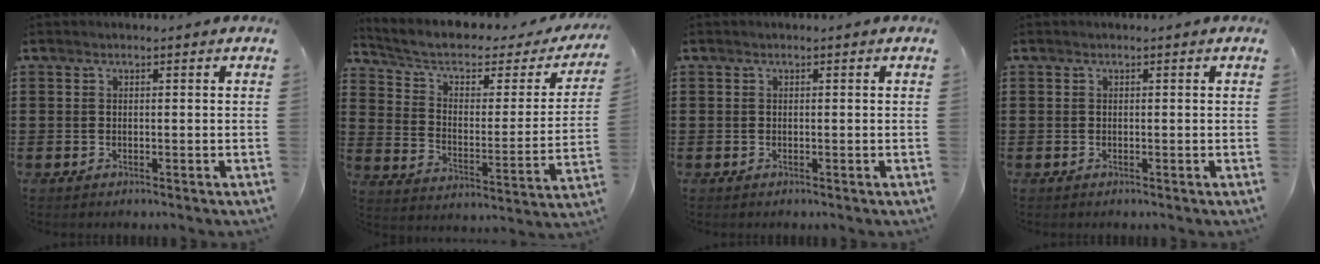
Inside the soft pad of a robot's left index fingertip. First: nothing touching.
{"total": 5.3, "force": [3.4, 2.4, 3.4], "torque": [-0.084, -0.021, 0.052]}
{"total": 0.0}
{"total": 0.0}